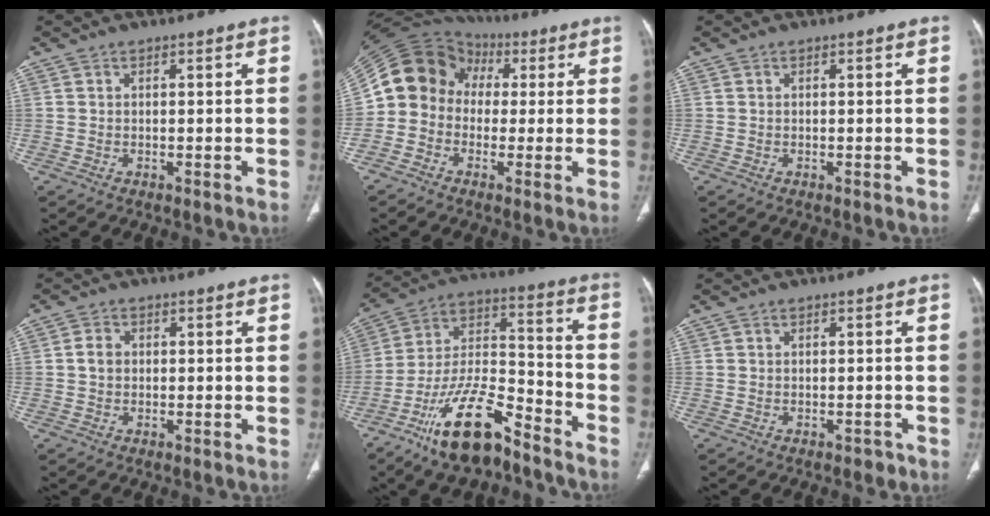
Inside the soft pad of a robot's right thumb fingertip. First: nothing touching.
{"total": 13.9, "force": [0.9, 12.0, 7.0], "torque": [-0.121, 0.043, 0.006]}
{"total": 0.0}
{"total": 2.3, "force": [0.0, 1.9, 1.3], "torque": [-0.021, 0.006, -0.002]}
{"total": 17.6, "force": [-12.0, 6.2, 11.3], "torque": [-0.192, 0.082, -0.217]}
{"total": 1.1, "force": [-0.7, 0.7, 0.4], "torque": [0.003, 0.004, -0.010]}